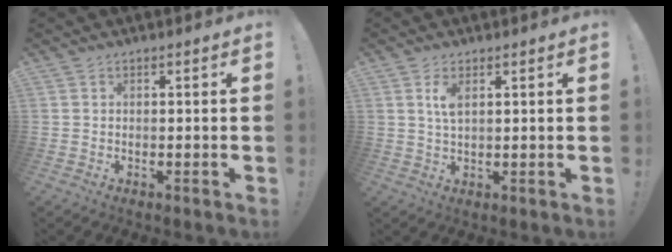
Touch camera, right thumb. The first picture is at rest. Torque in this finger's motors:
{"motor_torque": [0.21, -0.19, 0.03, 0.03, 0.00]}